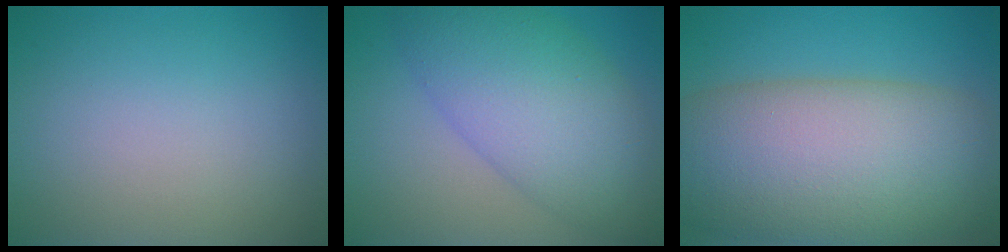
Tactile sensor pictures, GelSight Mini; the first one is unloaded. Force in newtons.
{"total": 8.8, "press": 8.8, "slide": 0.2}
{"total": 14.1, "press": 14.1, "slide": 0.8}